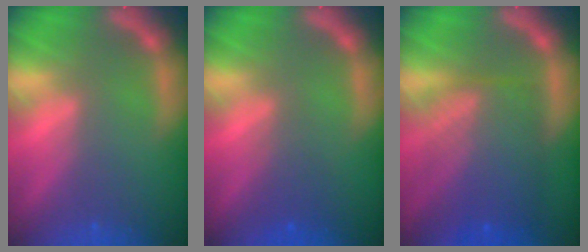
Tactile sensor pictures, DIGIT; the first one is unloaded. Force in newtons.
{"total": 1.9}
{"total": 8.6}